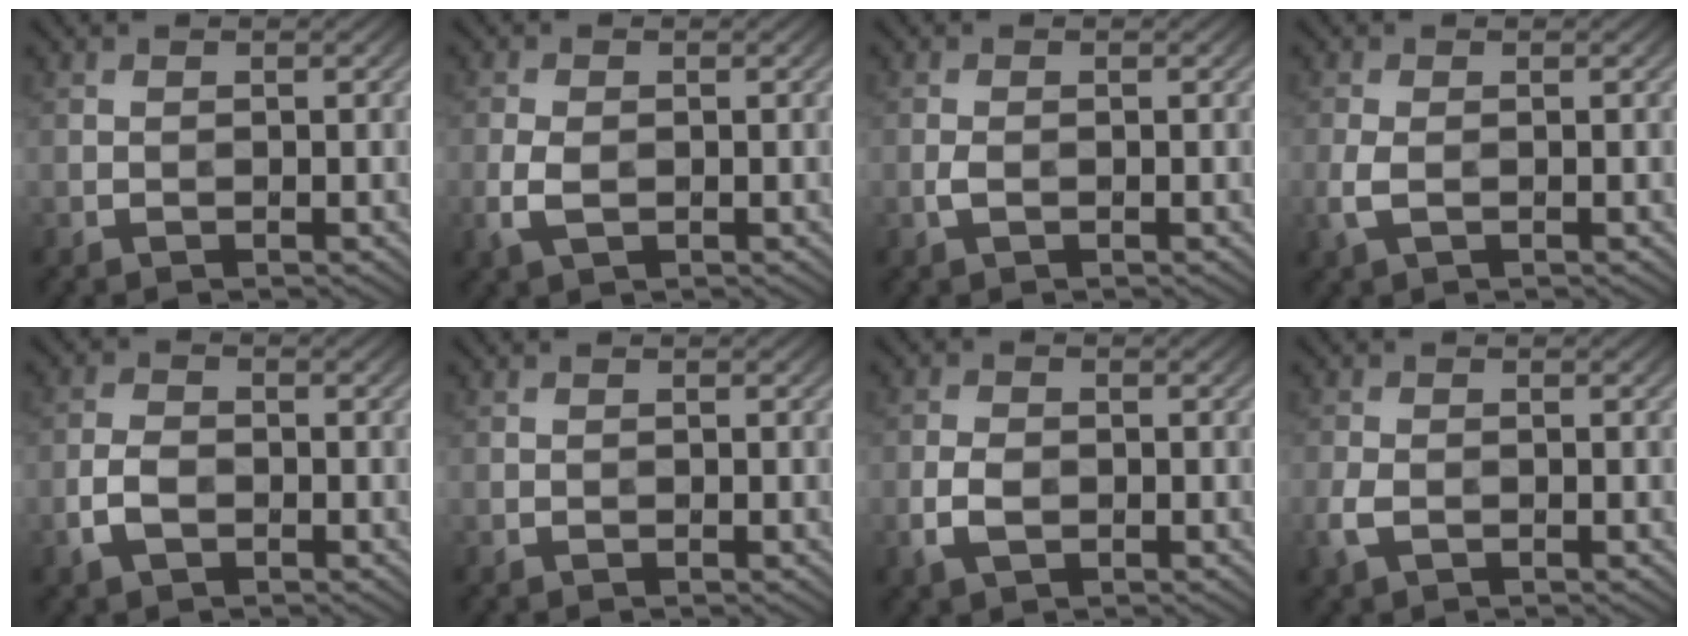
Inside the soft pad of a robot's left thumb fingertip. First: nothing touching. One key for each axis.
{"total": 3.2, "fx": -0.7, "fy": 1.9, "fz": 2.4, "tx": -0.067, "ty": -0.005, "tz": -0.017}
{"total": 1.1, "fx": -0.3, "fy": 0.5, "fz": 0.9, "tx": -0.024, "ty": 0.000, "tz": -0.009}
{"total": 2.7, "fx": -0.6, "fy": 1.5, "fz": 2.2, "tx": -0.066, "ty": -0.006, "tz": -0.015}
{"total": 3.2, "fx": -1.3, "fy": 1.9, "fz": 2.2, "tx": -0.050, "ty": -0.001, "tz": -0.032}
{"total": 0.0}
{"total": 3.2, "fx": -1.0, "fy": 2.1, "fz": 2.3, "tx": -0.055, "ty": -0.003, "tz": -0.024}
{"total": 2.6, "fx": -1.0, "fy": 1.6, "fz": 1.8, "tx": -0.053, "ty": -0.007, "tz": -0.024}